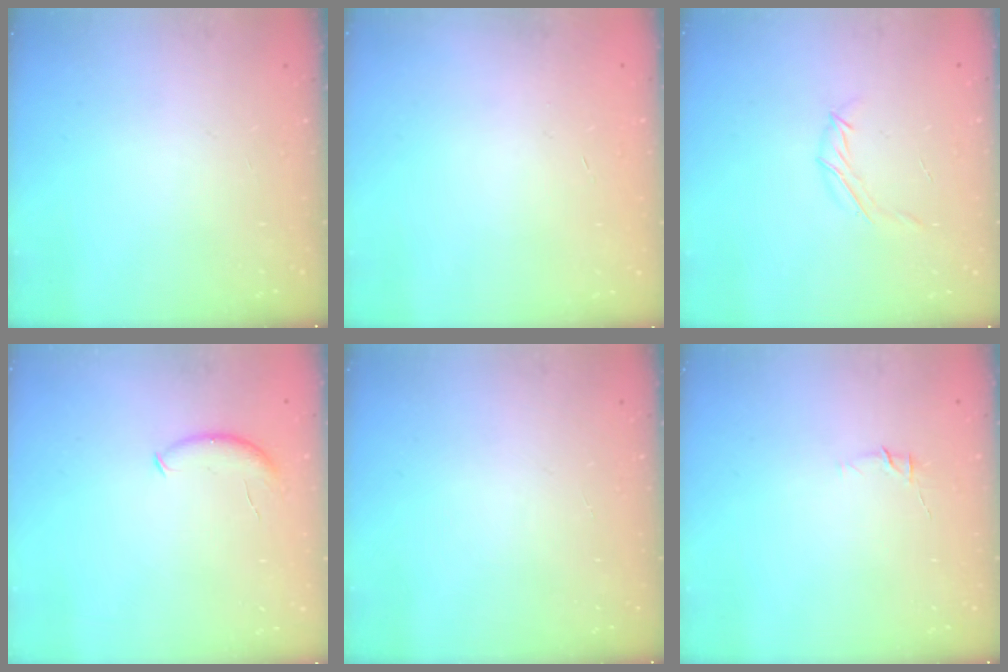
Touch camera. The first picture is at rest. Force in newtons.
{"total": 0.6, "press": 0.5, "slide": 0.2}
{"total": 4.5, "press": 4.4, "slide": 0.9}
{"total": 6.8, "press": 6.8, "slide": 0.6}
{"total": 0.0}
{"total": 4.5, "press": 4.4, "slide": 1.0}